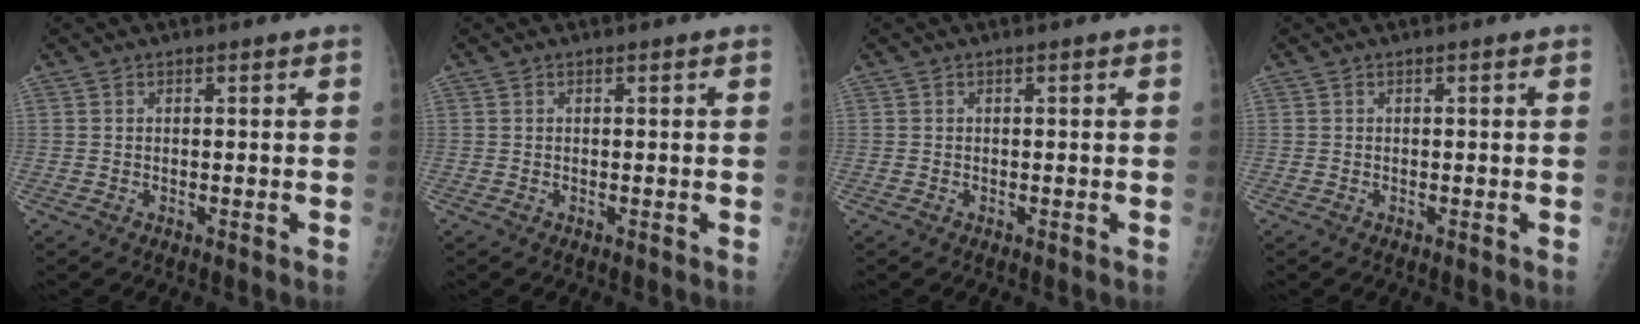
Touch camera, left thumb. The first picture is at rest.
{"total": 0.0}
{"total": 0.0}
{"total": 0.0}